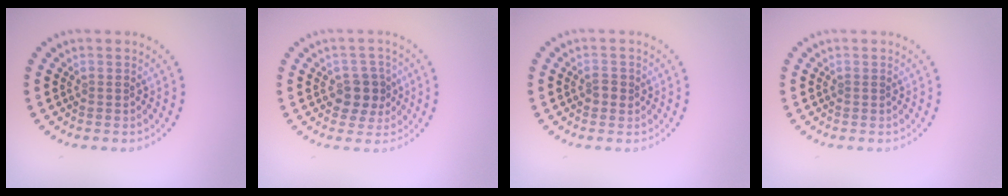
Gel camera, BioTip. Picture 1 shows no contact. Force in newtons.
{"total": 3.0, "press": 2.8, "slide": 1.1}
{"total": 1.1, "press": 1.1, "slide": 0.2}
{"total": 0.0}